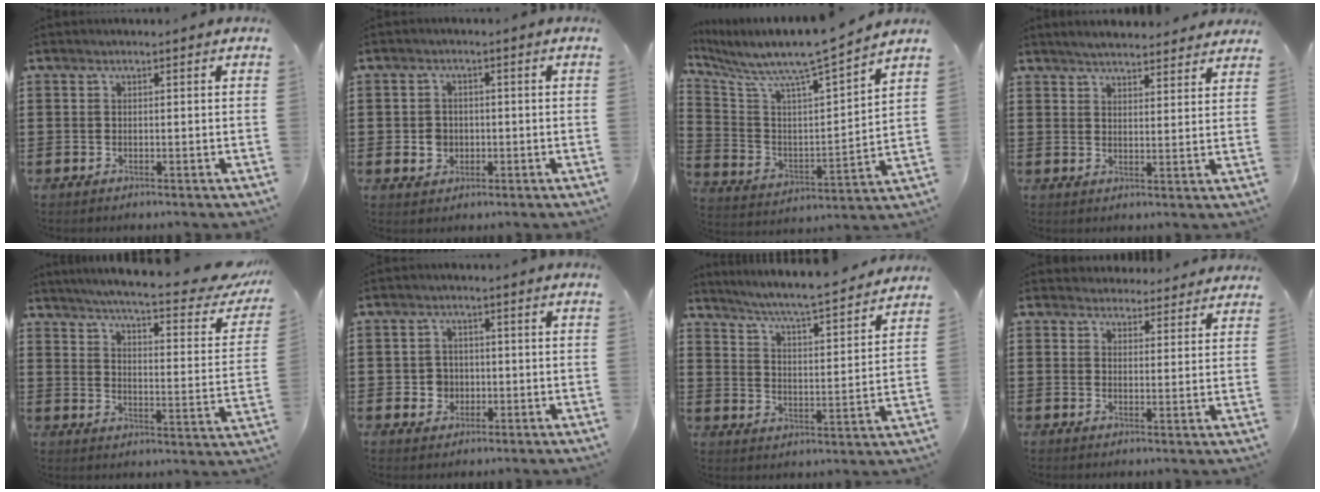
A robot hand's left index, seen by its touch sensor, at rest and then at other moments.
{"total": 2.8, "force": [-0.4, 2.5, 1.1], "torque": [-0.029, 0.005, -0.011]}
{"total": 7.7, "force": [7.1, -0.3, 3.1], "torque": [-0.096, -0.063, 0.110]}
{"total": 3.8, "force": [3.7, 0.2, 0.7], "torque": [-0.024, -0.010, 0.068]}
{"total": 6.3, "force": [5.4, -0.4, 3.3], "torque": [-0.078, -0.045, 0.087]}
{"total": 3.1, "force": [-0.5, 2.9, 1.0], "torque": [-0.030, 0.004, -0.014]}
{"total": 5.3, "force": [4.9, -0.6, 1.7], "torque": [-0.057, -0.044, 0.076]}
{"total": 3.5, "force": [3.3, 1.1, 0.0], "torque": [-0.012, -0.007, 0.063]}